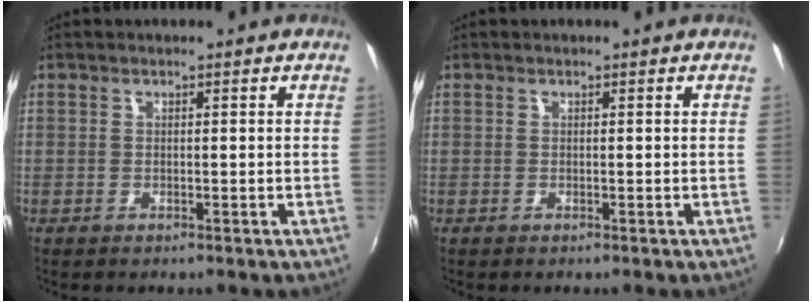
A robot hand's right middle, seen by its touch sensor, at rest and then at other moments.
{"total": 0.0}